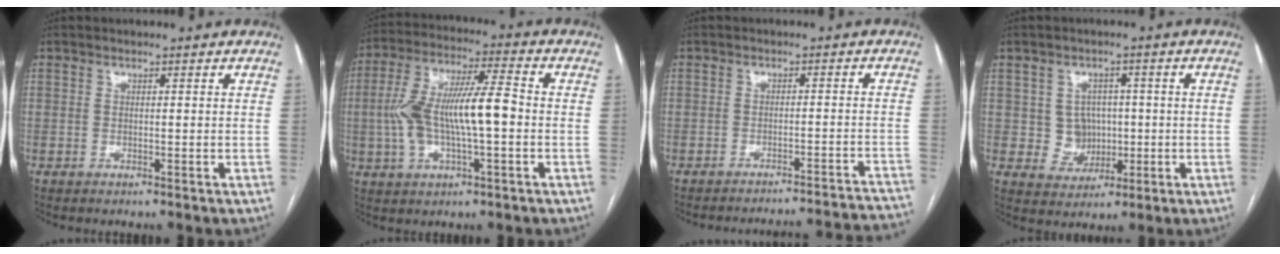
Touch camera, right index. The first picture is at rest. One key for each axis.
{"total": 13.0, "fx": -1.1, "fy": 3.2, "fz": 12.6, "tx": -0.252, "ty": 0.025, "tz": -0.017}
{"total": 19.6, "fx": -19.2, "fy": -0.8, "fz": 3.5, "tx": -0.021, "ty": -0.001, "tz": -0.220}
{"total": 5.1, "fx": 0.0, "fy": 4.9, "fz": 1.4, "tx": -0.017, "ty": 0.014, "tz": 0.008}